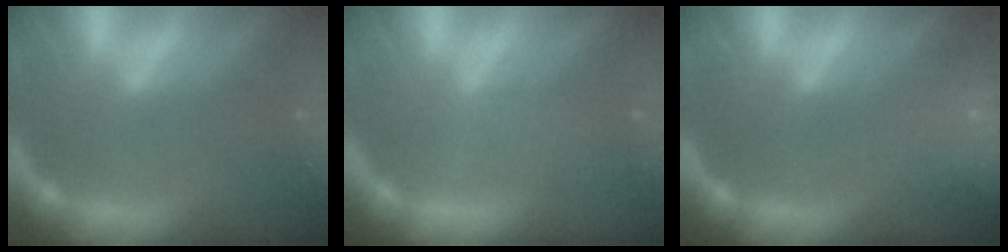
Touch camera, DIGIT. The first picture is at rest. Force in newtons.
{"total": 2.4}
{"total": 10.0}